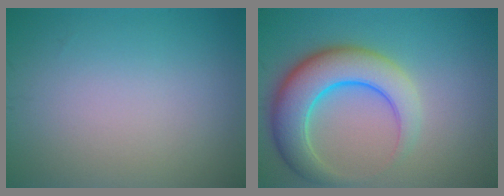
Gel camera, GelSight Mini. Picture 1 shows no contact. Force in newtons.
{"total": 7.5, "press": 7.5, "slide": 0.3}